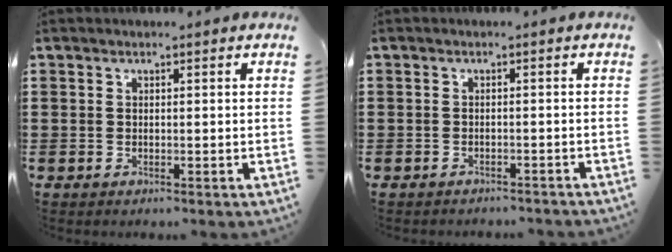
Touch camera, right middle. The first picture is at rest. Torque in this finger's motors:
{"motor_torque": [0.27, -0.27, -0.10, -0.21]}